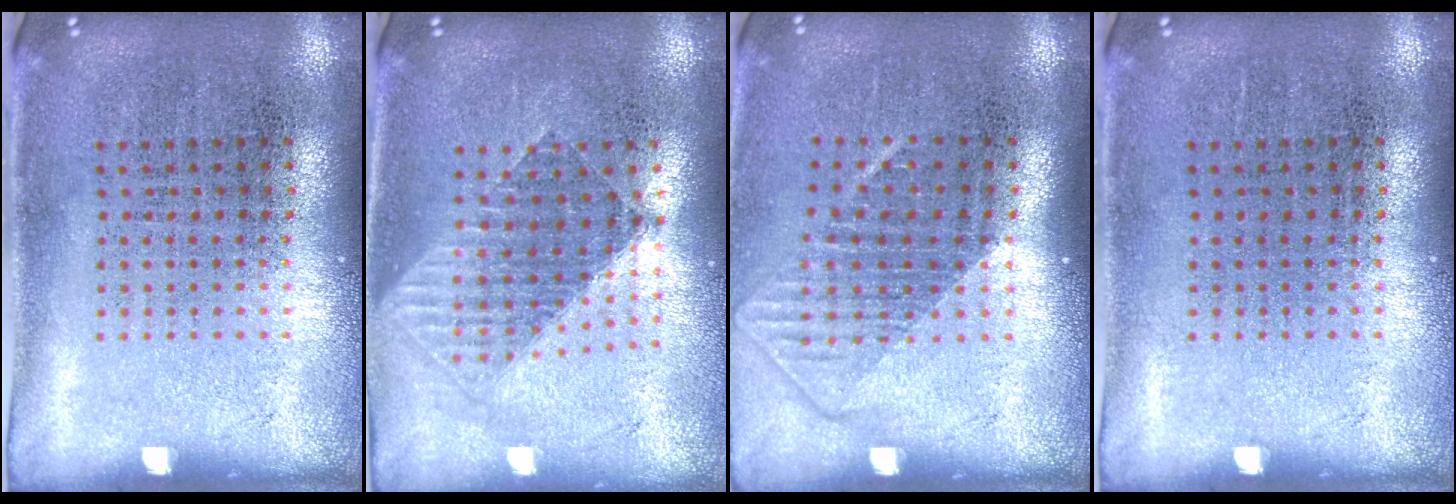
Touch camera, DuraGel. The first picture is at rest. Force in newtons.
{"total": 1.5, "press": 1.3, "slide": 0.8}
{"total": 1.3, "press": 1.1, "slide": 0.8}
{"total": 0.0}